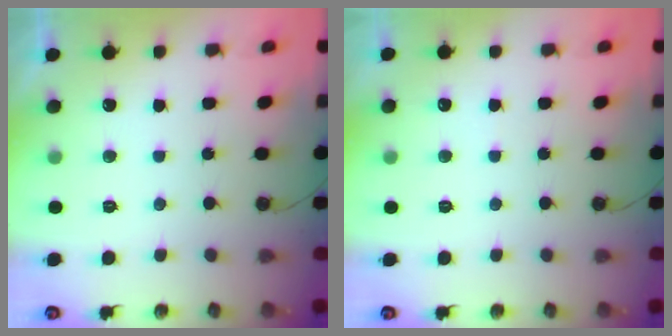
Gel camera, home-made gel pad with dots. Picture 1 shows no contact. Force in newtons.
{"total": 2.5, "press": 2.4, "slide": 0.4}